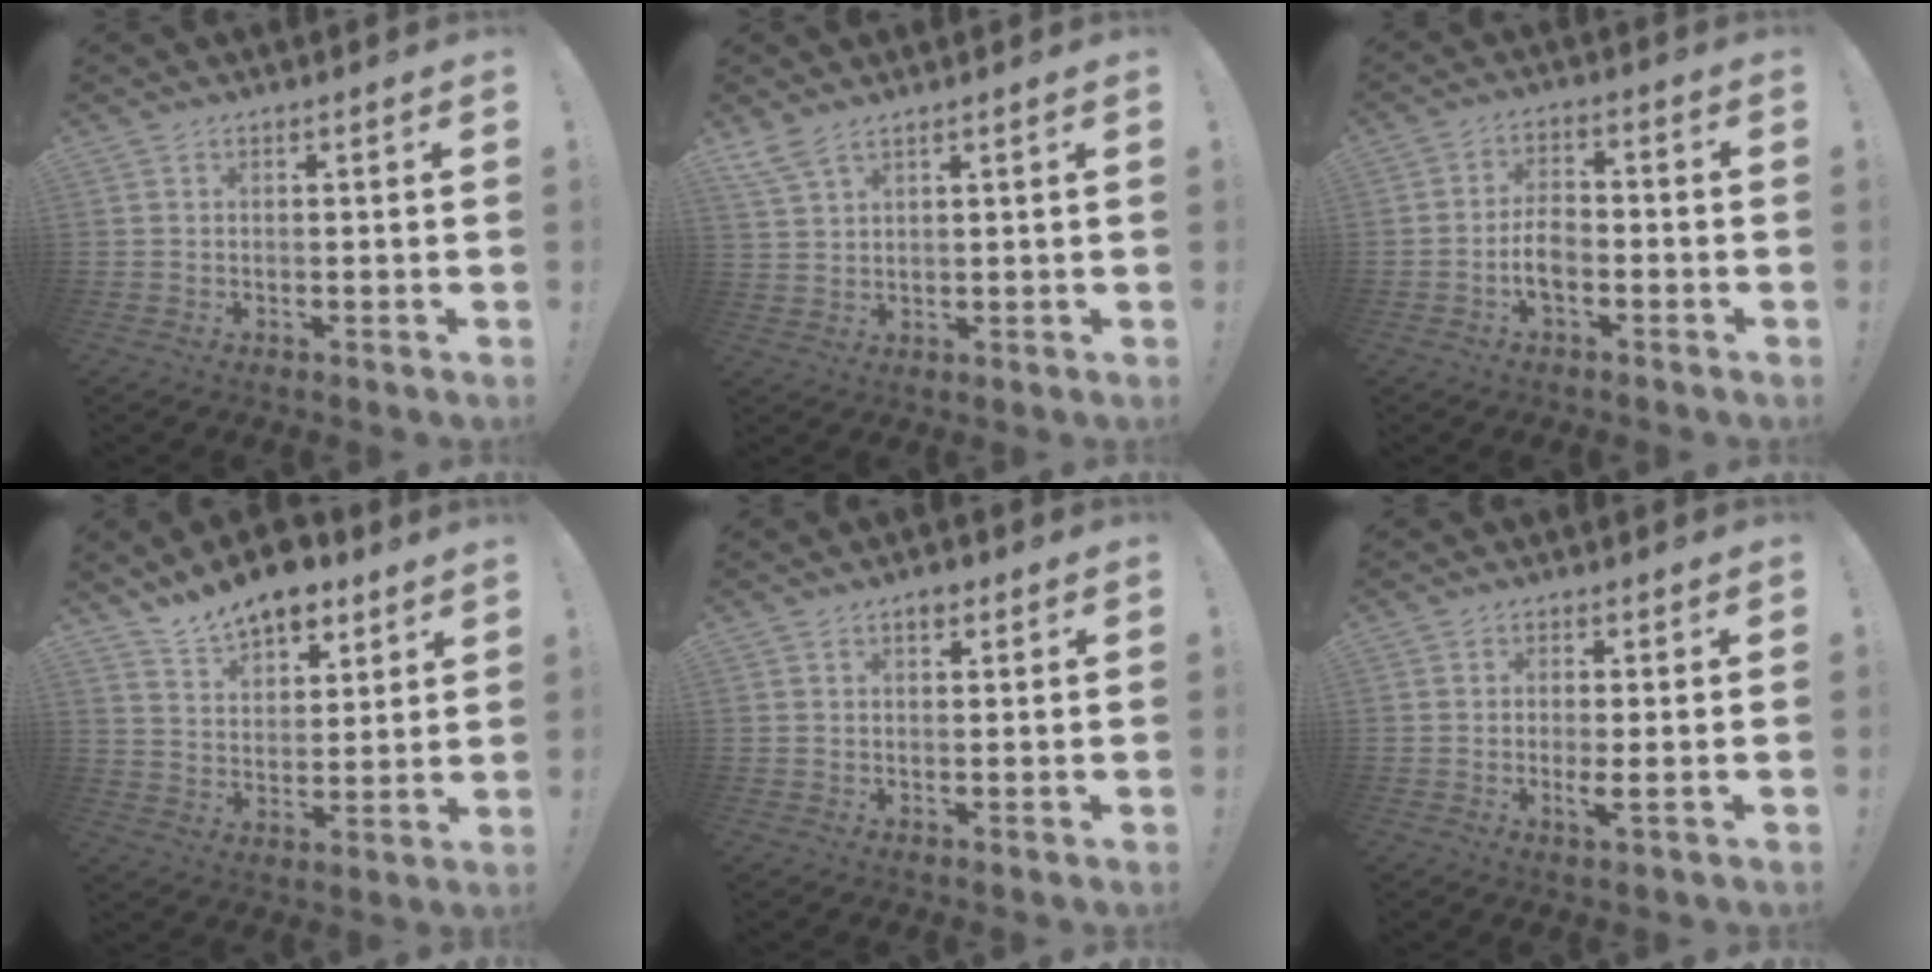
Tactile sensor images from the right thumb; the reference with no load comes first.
{"total": 5.0, "force": [4.1, 1.5, 2.6], "torque": [-0.061, -0.013, 0.078]}
{"total": 6.3, "force": [-2.4, 3.3, 4.9], "torque": [-0.093, 0.005, -0.042]}
{"total": 11.1, "force": [9.0, 4.9, 4.1], "torque": [-0.070, -0.062, 0.169]}
{"total": 2.3, "force": [1.3, 1.4, 1.3], "torque": [-0.011, -0.004, 0.020]}
{"total": 3.3, "force": [-0.2, 0.0, 3.3], "torque": [-0.049, -0.013, -0.002]}